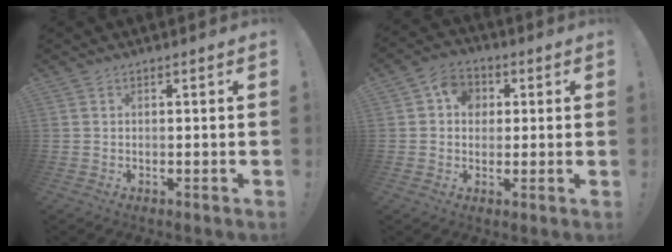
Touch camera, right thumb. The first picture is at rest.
{"total": 7.8, "force": [1.5, 6.8, 3.4], "torque": [-0.046, 0.004, 0.032]}